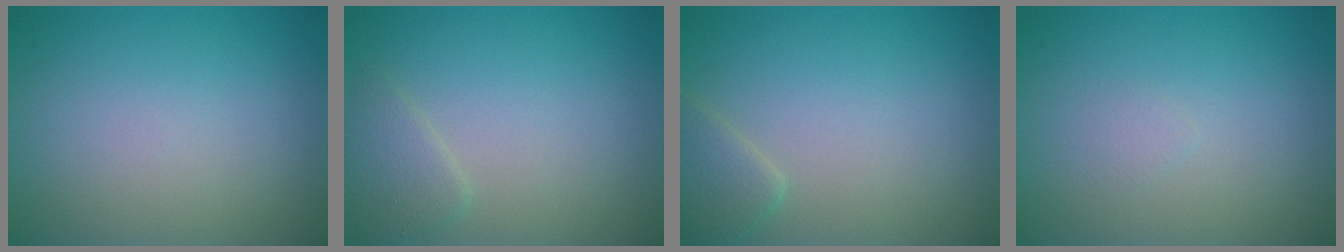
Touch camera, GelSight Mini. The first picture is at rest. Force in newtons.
{"total": 1.8, "press": 1.8, "slide": 0.1}
{"total": 1.9, "press": 1.9, "slide": 0.1}
{"total": 0.6, "press": 0.6, "slide": 0.1}